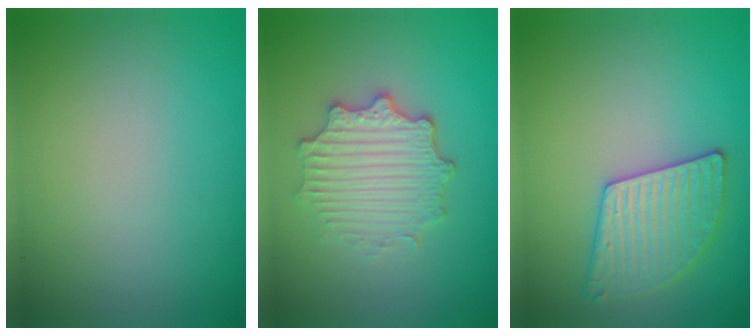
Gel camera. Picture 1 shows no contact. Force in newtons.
{"total": 4.2, "press": 3.5, "slide": 2.3}
{"total": 3.5, "press": 3.4, "slide": 0.8}